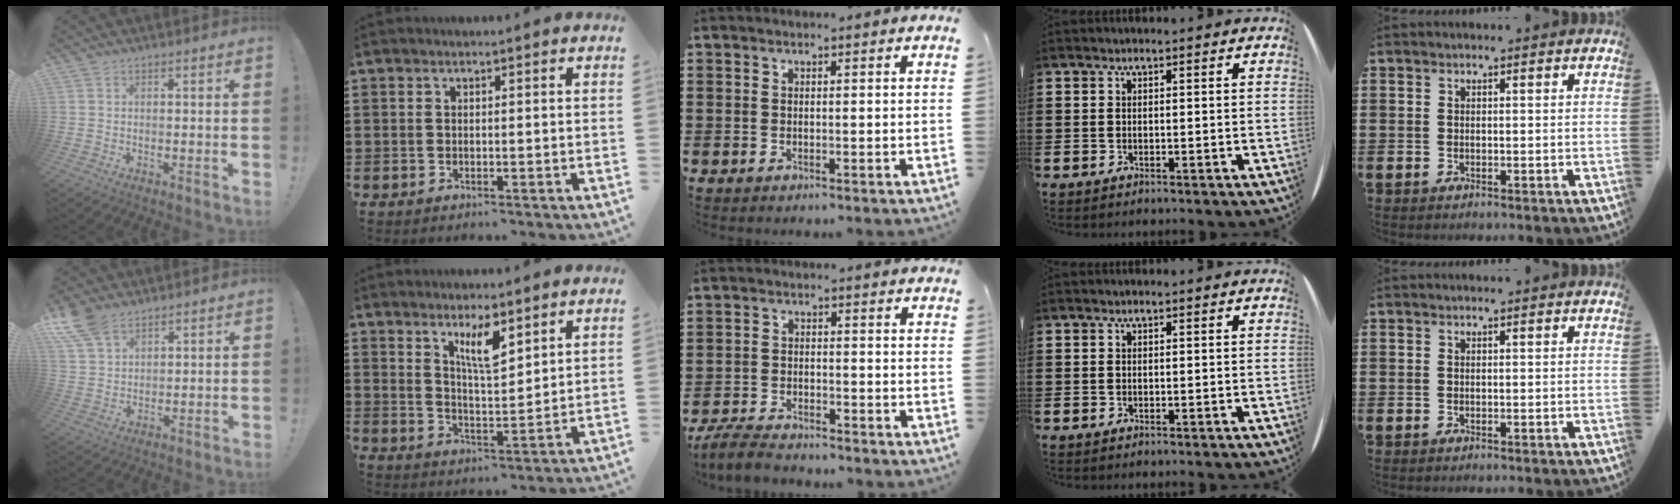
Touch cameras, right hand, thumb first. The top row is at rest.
{"thumb": {"total": 8.8, "force": [6.1, 4.6, 4.4], "torque": [-0.083, -0.025, 0.121]}, "index": {"total": 6.2, "force": [4.0, 1.5, 4.5], "torque": [-0.082, -0.008, 0.066]}, "middle": {"total": 4.8, "force": [-4.6, 0.7, 1.3], "torque": [-0.034, 0.000, -0.093]}}